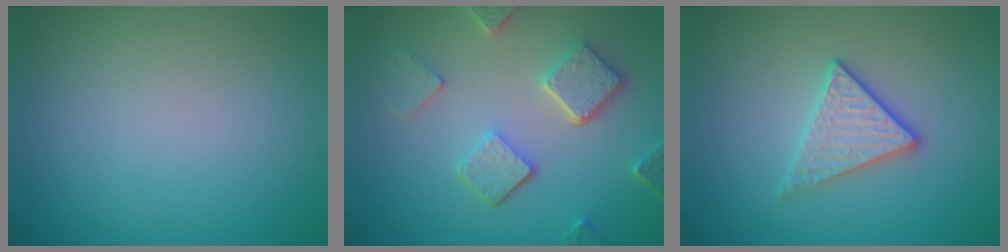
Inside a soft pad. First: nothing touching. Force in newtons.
{"total": 4.9, "press": 3.9, "slide": 3.1}
{"total": 2.8, "press": 2.6, "slide": 1.1}